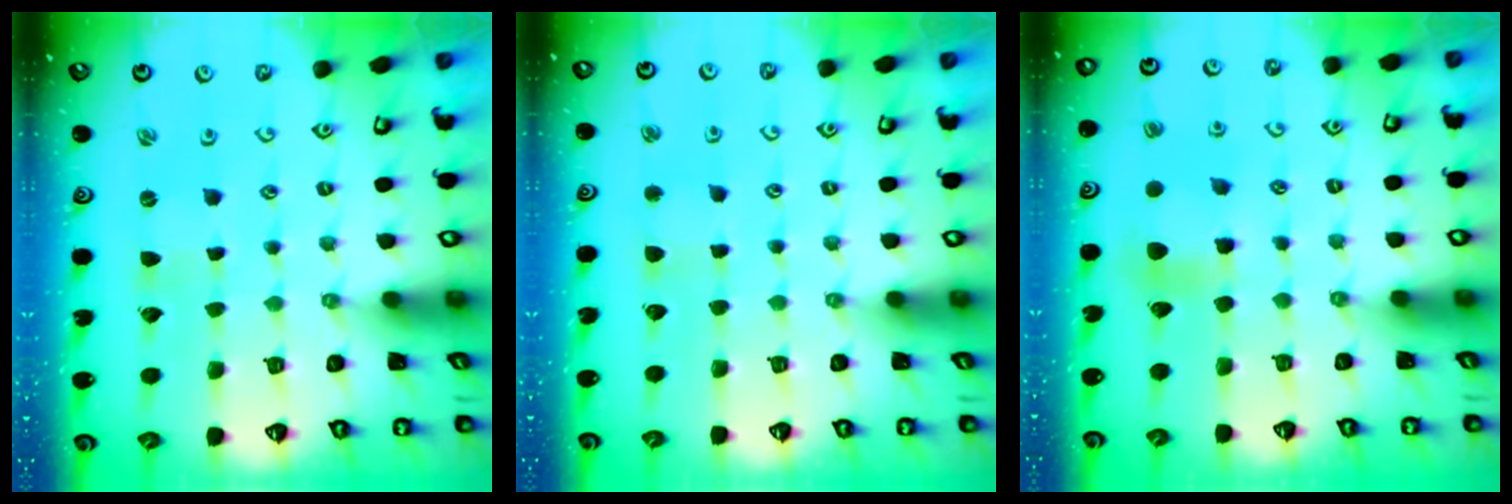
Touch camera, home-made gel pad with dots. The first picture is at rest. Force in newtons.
{"total": 3.7, "press": 3.6, "slide": 0.4}
{"total": 5.7, "press": 5.7, "slide": 0.6}